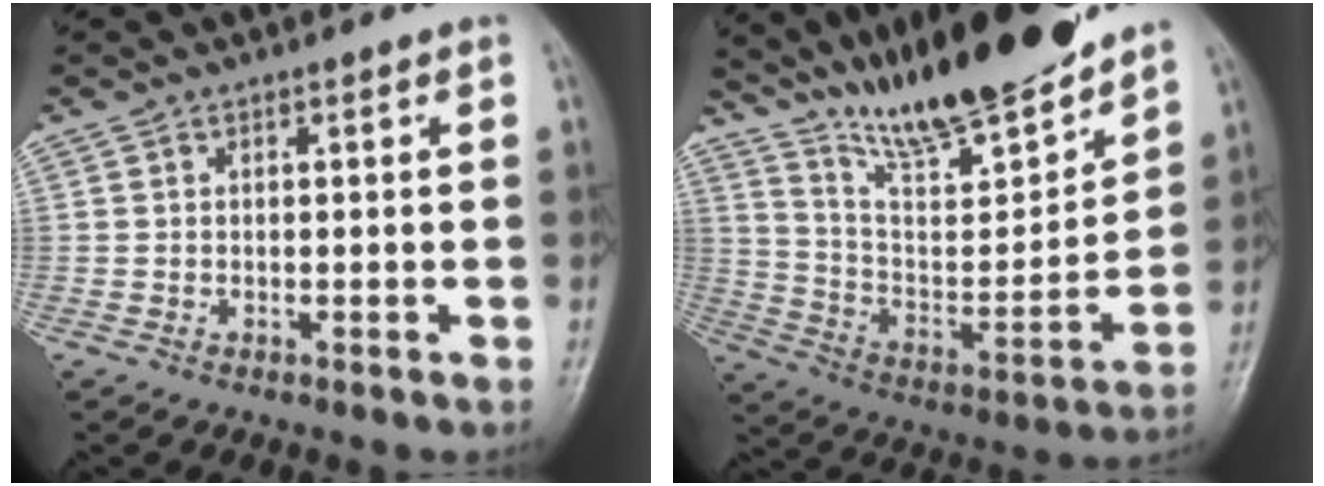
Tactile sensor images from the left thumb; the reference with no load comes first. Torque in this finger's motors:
{"motor_torque": [1.64, -1.24, 1.43, -1.34, 0.31]}